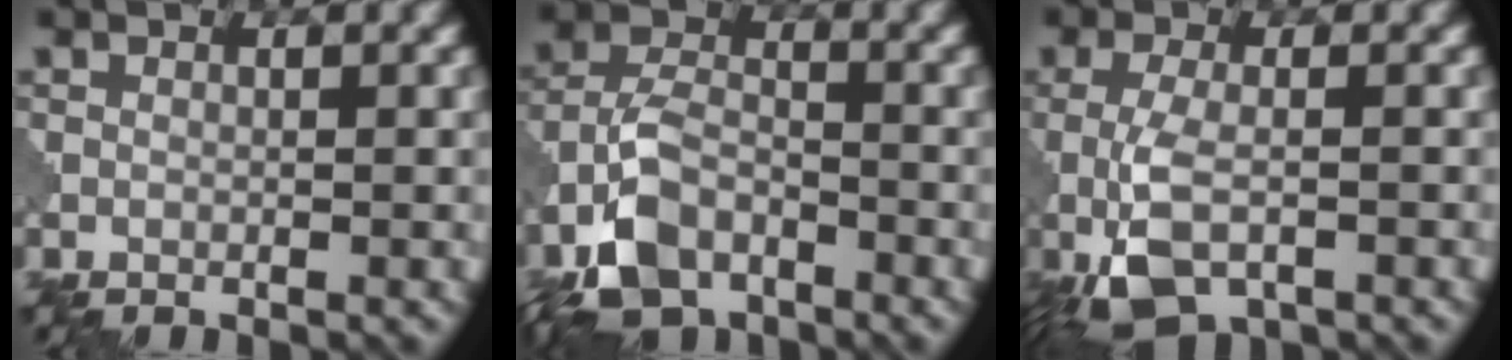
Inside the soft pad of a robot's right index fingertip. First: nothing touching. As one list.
[{"total": 7.8, "force": [-4.7, 4.0, 4.7], "torque": [-0.100, 0.002, -0.099]}, {"total": 5.5, "force": [-2.1, 2.1, 4.6], "torque": [-0.103, -0.005, -0.046]}]